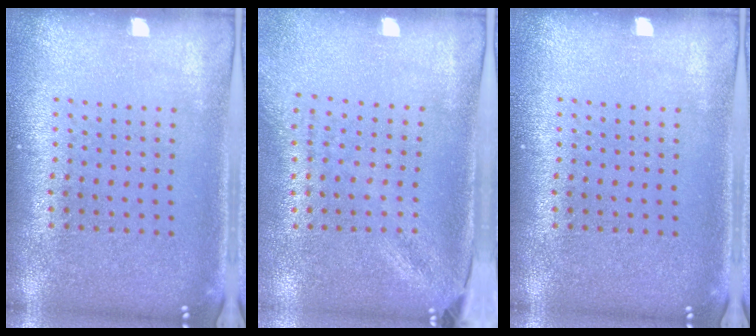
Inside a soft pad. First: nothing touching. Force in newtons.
{"total": 1.8, "press": 1.4, "slide": 1.2}
{"total": 0.0}